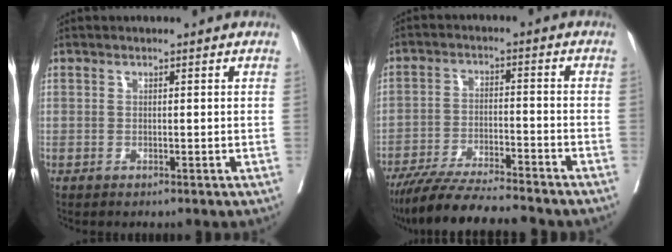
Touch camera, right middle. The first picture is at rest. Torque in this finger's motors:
{"motor_torque": [1.03, -1.11, 0.23, 0.10]}